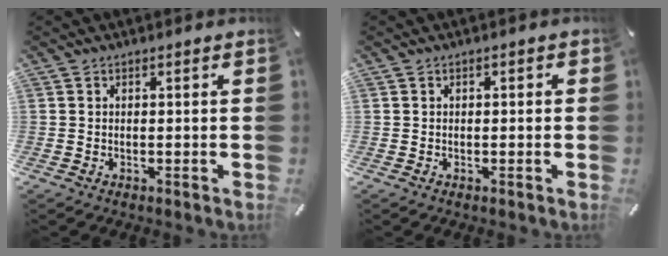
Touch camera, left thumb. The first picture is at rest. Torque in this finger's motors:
{"motor_torque": [0.04, -0.36, -0.01, 0.19, -0.08]}